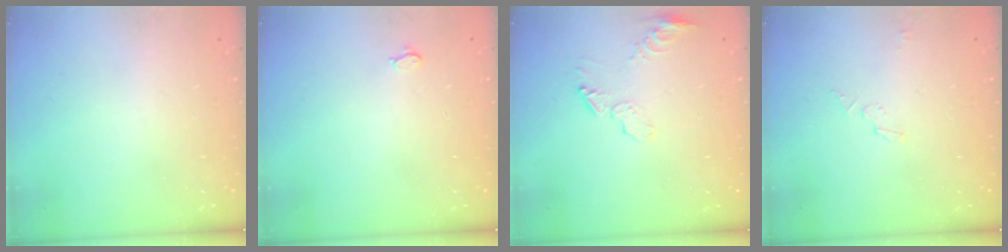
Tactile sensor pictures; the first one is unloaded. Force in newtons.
{"total": 2.6, "press": 2.6, "slide": 0.3}
{"total": 7.2, "press": 7.2, "slide": 0.6}
{"total": 2.9, "press": 2.9, "slide": 0.2}